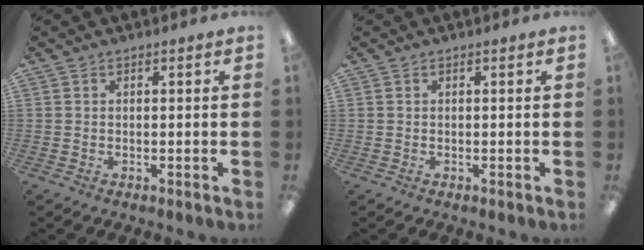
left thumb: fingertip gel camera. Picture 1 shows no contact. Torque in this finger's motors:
{"motor_torque": [0.00, 0.00, 0.00, 0.01, 0.01]}